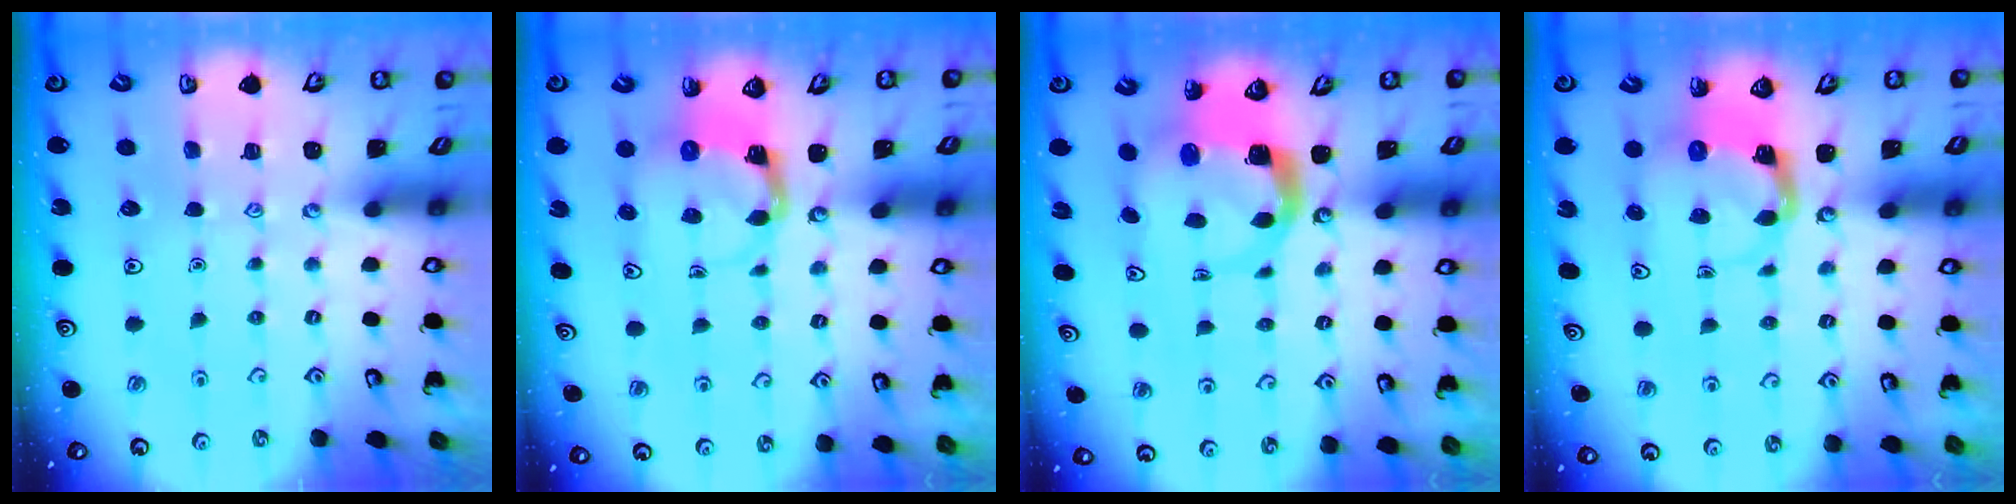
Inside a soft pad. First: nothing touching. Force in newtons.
{"total": 3.8, "press": 3.7, "slide": 0.7}
{"total": 5.7, "press": 5.7, "slide": 0.8}
{"total": 3.9, "press": 3.8, "slide": 0.6}